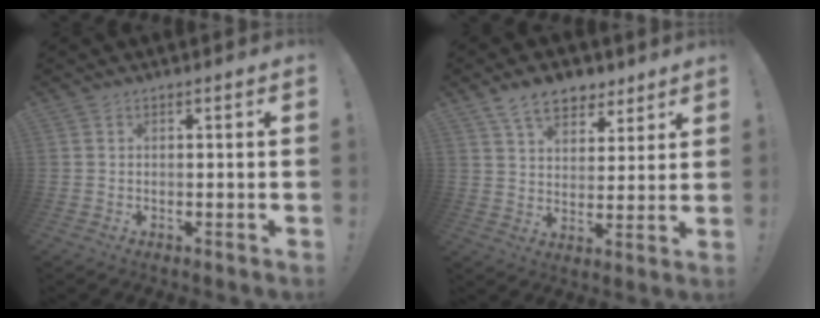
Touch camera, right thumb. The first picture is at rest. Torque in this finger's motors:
{"motor_torque": [0.54, 0.69, 0.76, 0.78, 0.01]}